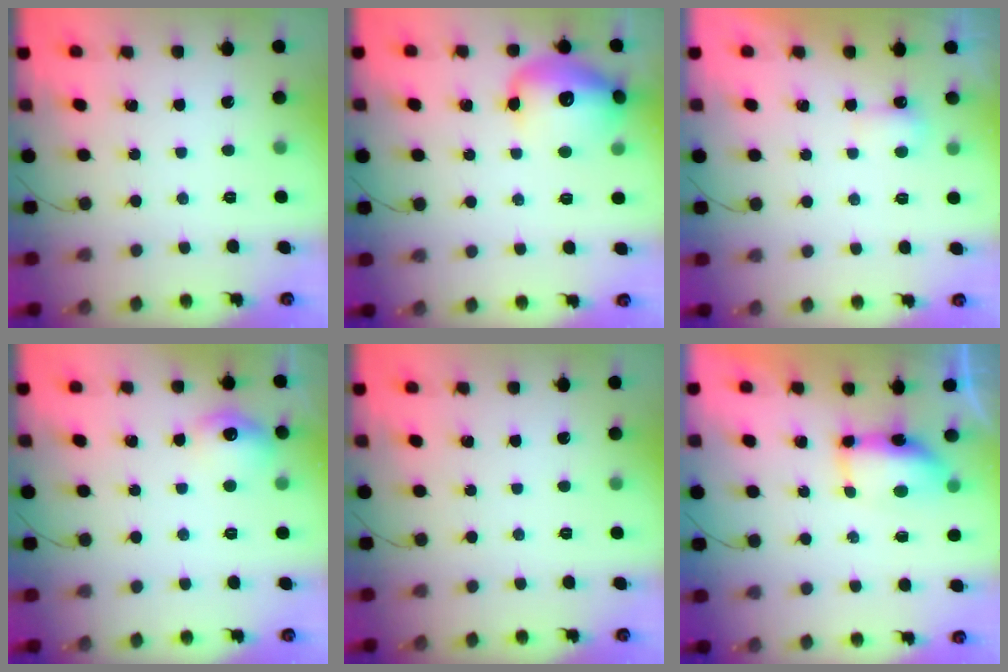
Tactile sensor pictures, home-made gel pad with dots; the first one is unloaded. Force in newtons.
{"total": 14.9, "press": 14.8, "slide": 1.4}
{"total": 3.4, "press": 3.3, "slide": 0.8}
{"total": 9.5, "press": 9.5, "slide": 0.5}
{"total": 0.0}
{"total": 7.3, "press": 7.3, "slide": 0.8}